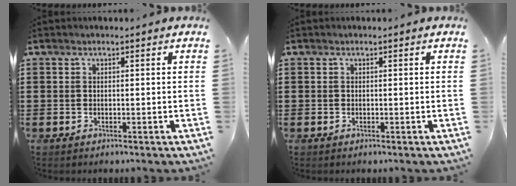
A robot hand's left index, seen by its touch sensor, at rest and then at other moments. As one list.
[{"total": 0.0}]